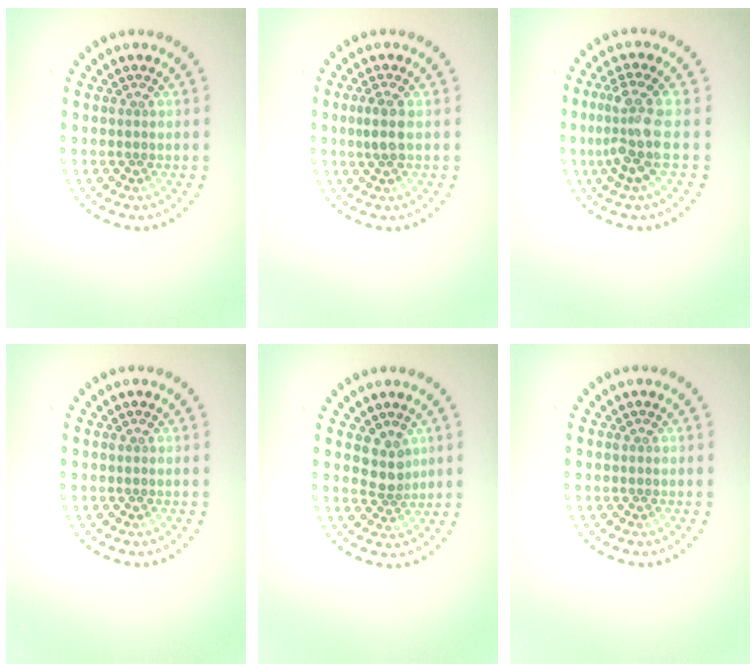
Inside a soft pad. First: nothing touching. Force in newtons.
{"total": 1.8, "press": 1.6, "slide": 0.7}
{"total": 3.7, "press": 2.8, "slide": 2.4}
{"total": 0.0}
{"total": 2.2, "press": 1.7, "slide": 1.4}
{"total": 0.0}